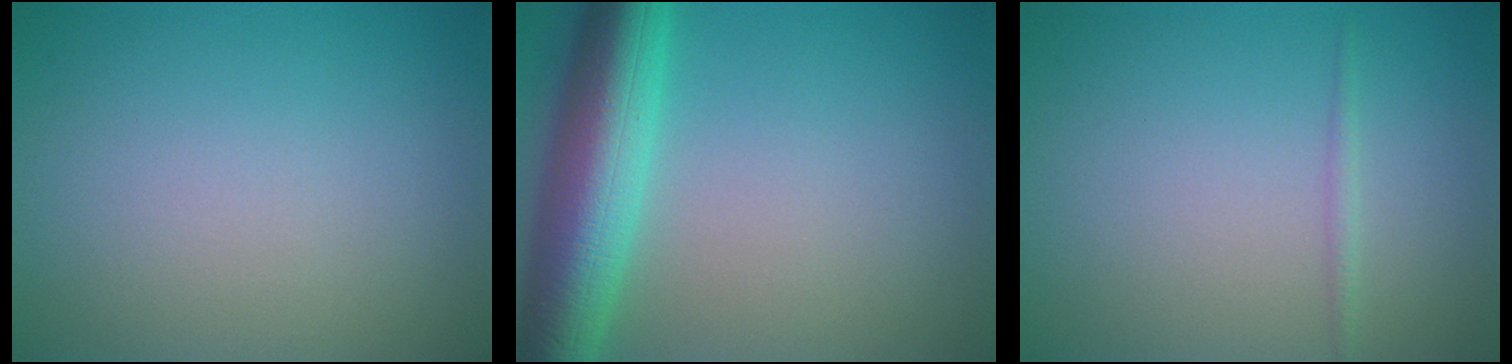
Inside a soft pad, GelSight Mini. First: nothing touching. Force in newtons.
{"total": 8.7, "press": 8.7, "slide": 0.3}
{"total": 0.8, "press": 0.8, "slide": 0.1}